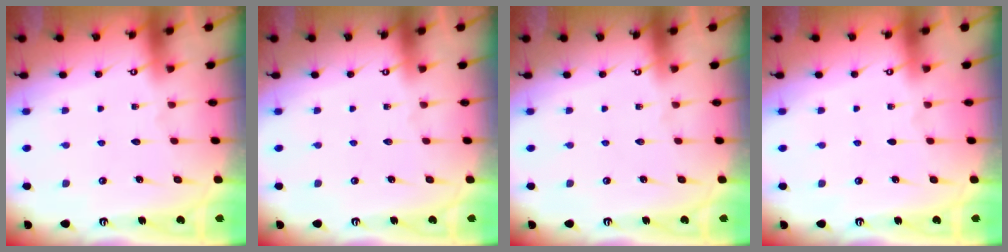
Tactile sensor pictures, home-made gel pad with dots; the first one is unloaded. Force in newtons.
{"total": 0.0}
{"total": 0.0}
{"total": 0.0}